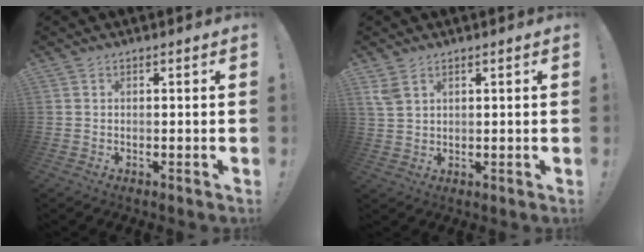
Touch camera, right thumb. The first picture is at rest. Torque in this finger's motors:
{"motor_torque": [-0.14, -0.20, 0.11, 0.22, 0.14]}